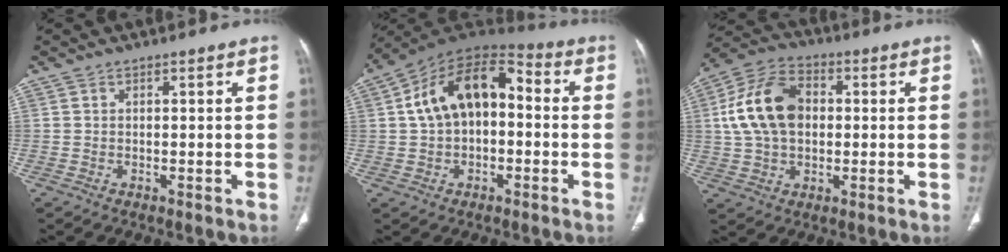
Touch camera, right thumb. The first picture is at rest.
{"total": 15.7, "force": [1.1, 9.7, 12.3], "torque": [-0.181, 0.048, 0.004]}
{"total": 14.4, "force": [1.5, 9.8, 10.5], "torque": [-0.186, 0.021, 0.021]}